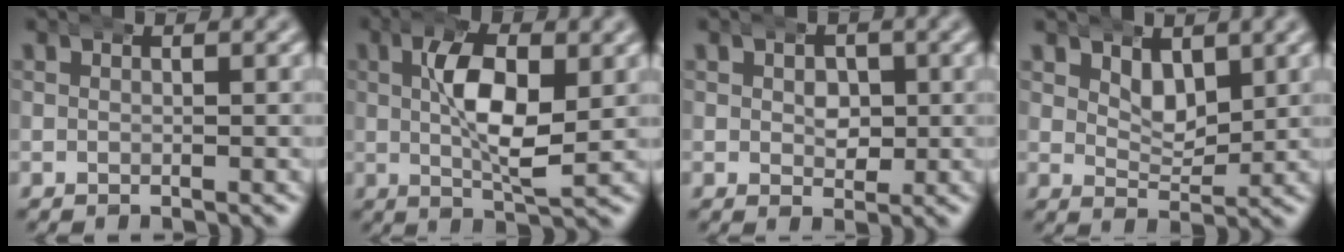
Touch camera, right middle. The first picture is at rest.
{"total": 5.7, "force": [0.9, 1.9, 5.3], "torque": [-0.092, -0.010, 0.017]}
{"total": 2.1, "force": [0.3, 1.7, 1.1], "torque": [-0.017, -0.014, 0.009]}
{"total": 2.9, "force": [1.9, 1.4, 1.6], "torque": [-0.024, -0.015, 0.035]}